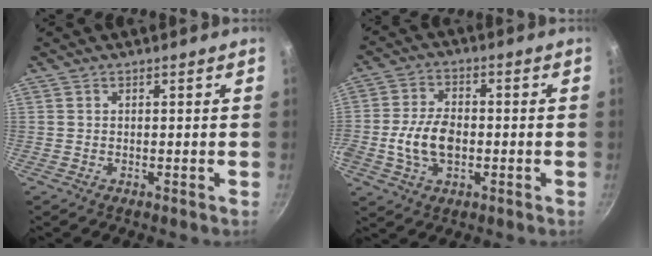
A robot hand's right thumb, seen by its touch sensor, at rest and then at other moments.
{"total": 9.3, "force": [-1.6, 5.9, 7.0], "torque": [-0.126, 0.016, -0.034]}